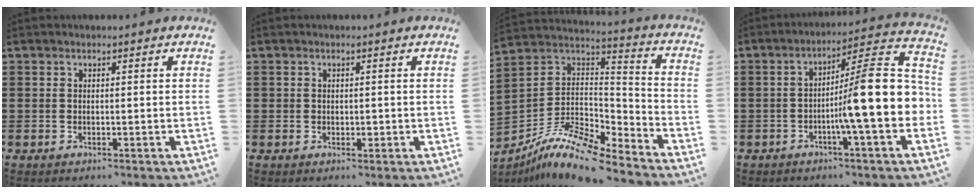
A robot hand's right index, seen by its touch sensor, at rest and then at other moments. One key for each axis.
{"total": 0.9, "fx": -0.1, "fy": 0.7, "fz": 0.6, "tx": -0.011, "ty": 0.000, "tz": -0.001}
{"total": 11.1, "fx": -9.1, "fy": 2.6, "fz": 5.9, "tx": -0.113, "ty": 0.015, "tz": -0.181}
{"total": 13.3, "fx": -1.6, "fy": 1.4, "fz": 13.1, "tx": -0.209, "ty": -0.028, "tz": -0.034}